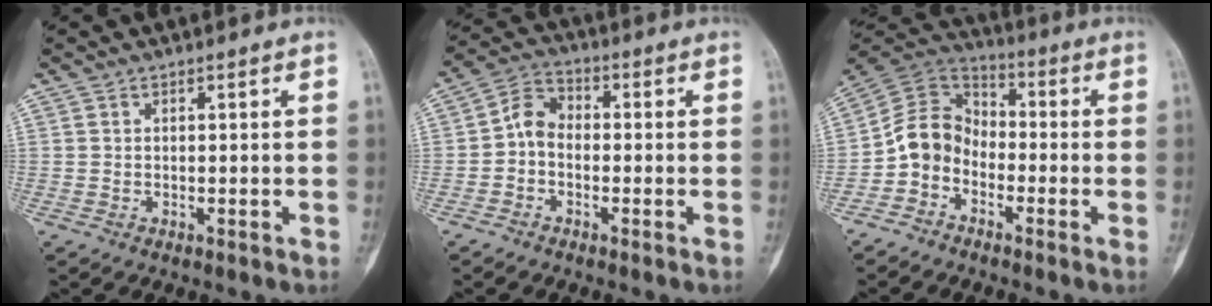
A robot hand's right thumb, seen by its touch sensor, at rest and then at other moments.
{"total": 5.6, "force": [-1.1, 4.2, 3.6], "torque": [-0.050, 0.023, -0.038]}
{"total": 9.4, "force": [-3.5, 7.6, 4.4], "torque": [-0.068, 0.060, -0.084]}